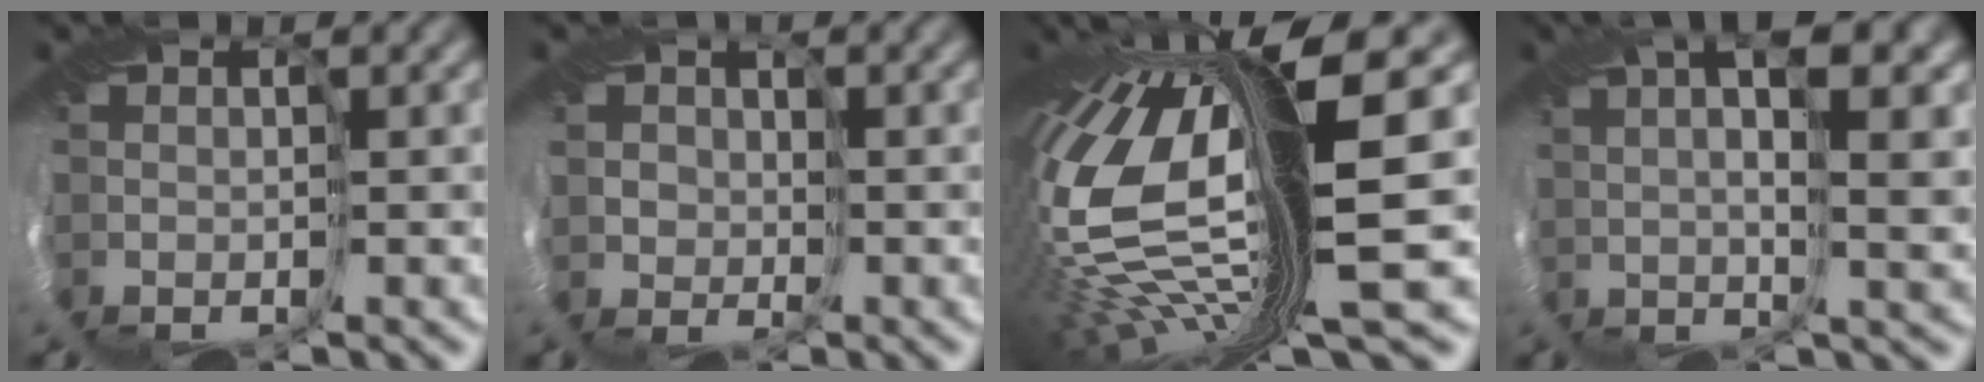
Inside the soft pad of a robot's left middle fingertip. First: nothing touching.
{"total": 2.3, "force": [1.4, 0.4, -1.8], "torque": [0.028, 0.006, 0.024]}
{"total": 14.1, "force": [0.6, 4.9, 13.2], "torque": [-0.304, -0.014, 0.020]}
{"total": 6.8, "force": [3.2, 1.4, 5.8], "torque": [-0.077, 0.019, 0.048]}